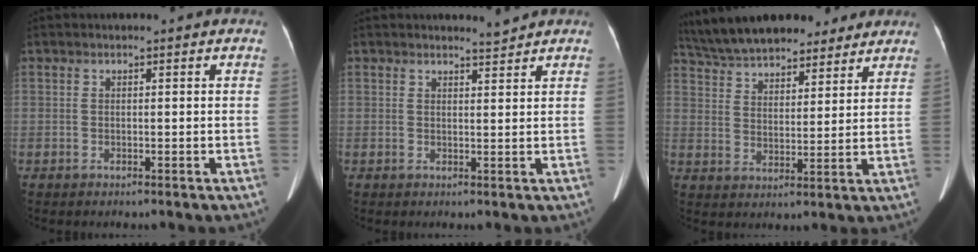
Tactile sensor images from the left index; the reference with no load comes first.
{"total": 1.2, "force": [1.1, -0.4, -0.2], "torque": [-0.001, -0.021, 0.021]}
{"total": 20.9, "force": [17.8, 6.6, 8.9], "torque": [-0.168, 0.034, 0.272]}